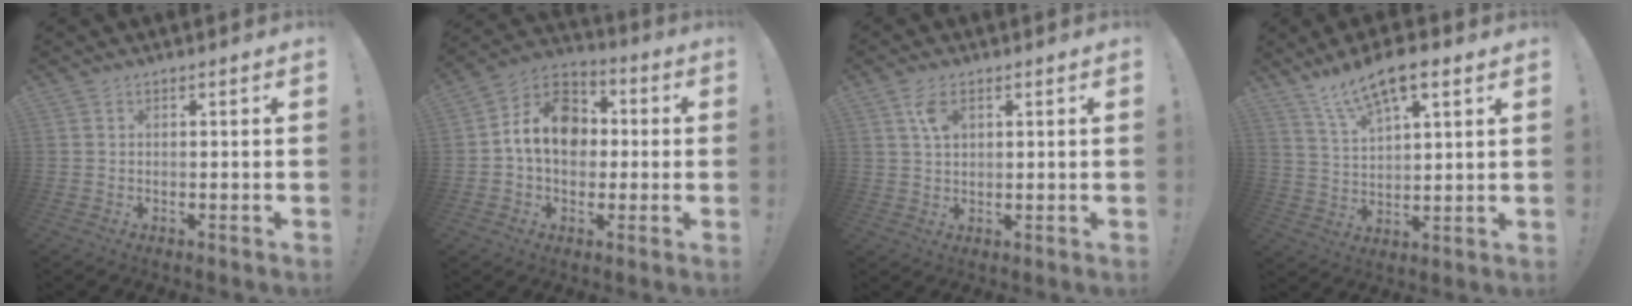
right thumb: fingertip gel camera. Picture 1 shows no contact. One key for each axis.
{"total": 14.0, "fx": 1.3, "fy": 11.0, "fz": 8.6, "tx": -0.112, "ty": 0.015, "tz": 0.033}
{"total": 5.0, "fx": 2.1, "fy": 2.8, "fz": 3.5, "tx": -0.055, "ty": -0.004, "tz": 0.036}
{"total": 11.6, "fx": 8.3, "fy": 3.7, "fz": 7.2, "tx": -0.132, "ty": -0.038, "tz": 0.147}